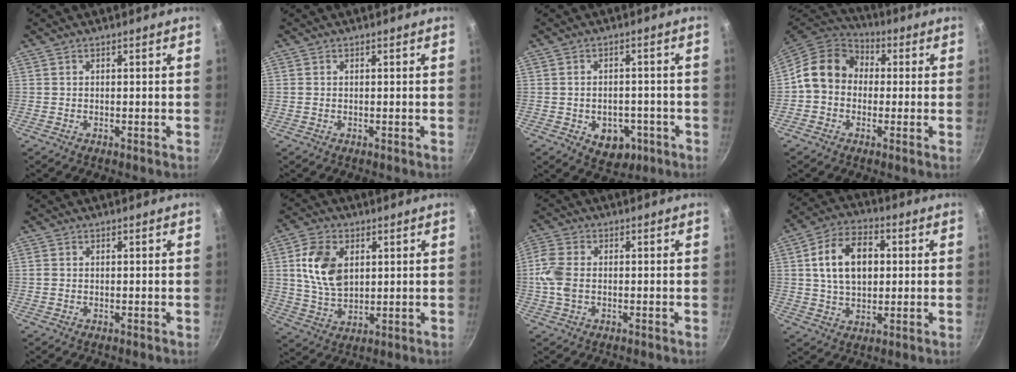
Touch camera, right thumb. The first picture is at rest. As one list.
[{"total": 0.5, "force": [0.1, 0.4, 0.3], "torque": [-0.006, 0.002, 0.000]}, {"total": 7.6, "force": [-2.9, 5.5, 4.4], "torque": [-0.036, 0.012, -0.026]}, {"total": 12.2, "force": [0.6, 10.3, 6.6], "torque": [-0.080, 0.031, -0.013]}, {"total": 1.1, "force": [0.0, 0.9, 0.6], "torque": [-0.012, 0.003, -0.001]}, {"total": 11.3, "force": [2.7, 7.4, 8.1], "torque": [-0.138, -0.012, 0.055]}, {"total": 6.3, "force": [-0.4, 4.2, 4.7], "torque": [-0.107, 0.009, -0.016]}, {"total": 13.3, "force": [2.2, 8.7, 9.8], "torque": [-0.146, 0.014, 0.030]}]